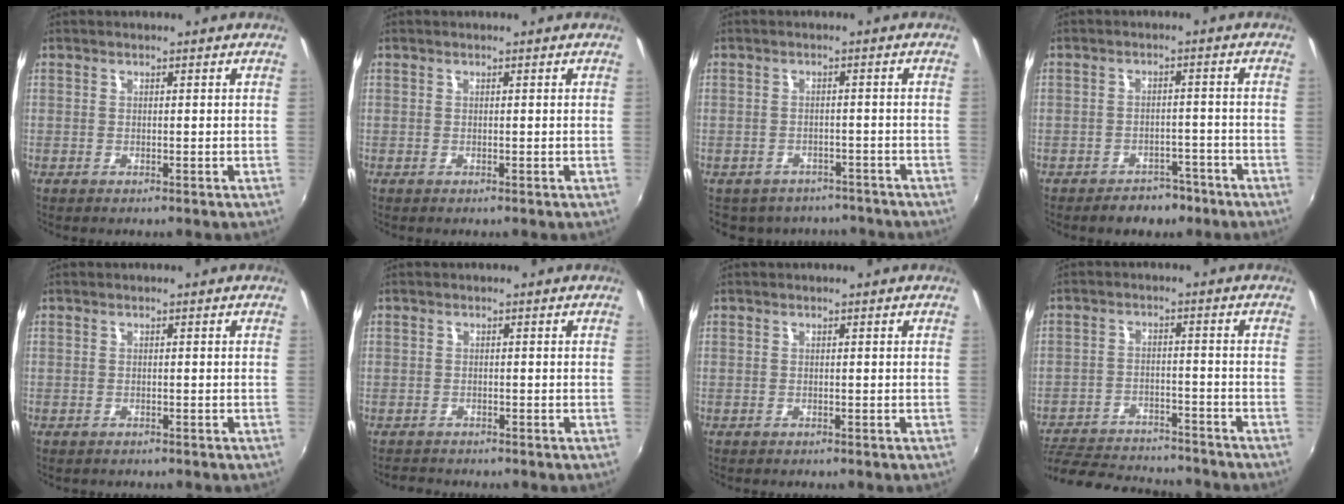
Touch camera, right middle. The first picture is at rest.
{"total": 0.0}
{"total": 9.4, "force": [-7.8, 4.6, 2.5], "torque": [-0.060, -0.001, -0.097]}
{"total": 6.1, "force": [-4.7, 3.4, 1.9], "torque": [-0.045, 0.014, -0.053]}
{"total": 0.5, "force": [-0.5, 0.2, 0.1], "torque": [-0.005, 0.000, -0.005]}
{"total": 2.1, "force": [-1.8, 1.2, 0.0], "torque": [-0.002, 0.009, -0.028]}
{"total": 0.0}
{"total": 17.9, "force": [-15.4, 6.2, 6.7], "torque": [-0.163, 0.002, -0.221]}